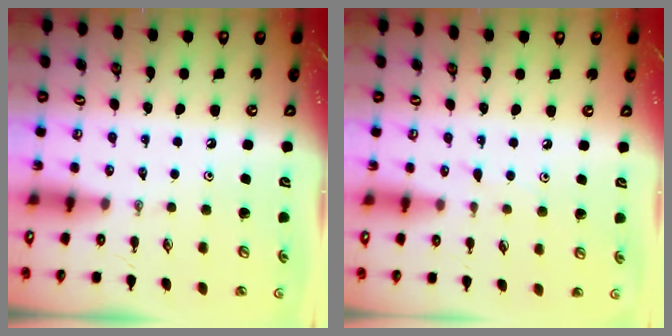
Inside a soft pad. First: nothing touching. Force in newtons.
{"total": 5.0, "press": 5.0, "slide": 0.6}